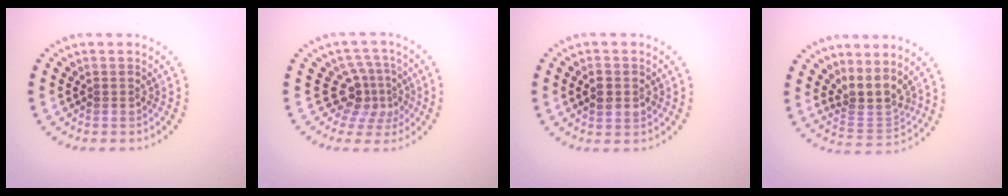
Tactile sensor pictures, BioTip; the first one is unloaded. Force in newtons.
{"total": 3.6, "press": 2.5, "slide": 2.6}
{"total": 2.7, "press": 2.7, "slide": 0.2}
{"total": 3.2, "press": 2.5, "slide": 2.0}